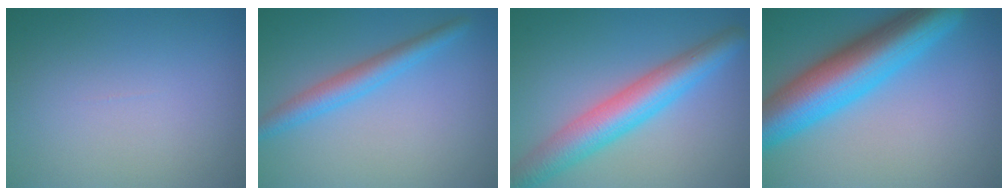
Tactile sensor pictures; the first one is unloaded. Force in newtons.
{"total": 3.2, "press": 3.2, "slide": 0.2}
{"total": 6.6, "press": 6.6, "slide": 0.1}
{"total": 10.4, "press": 10.4, "slide": 0.3}